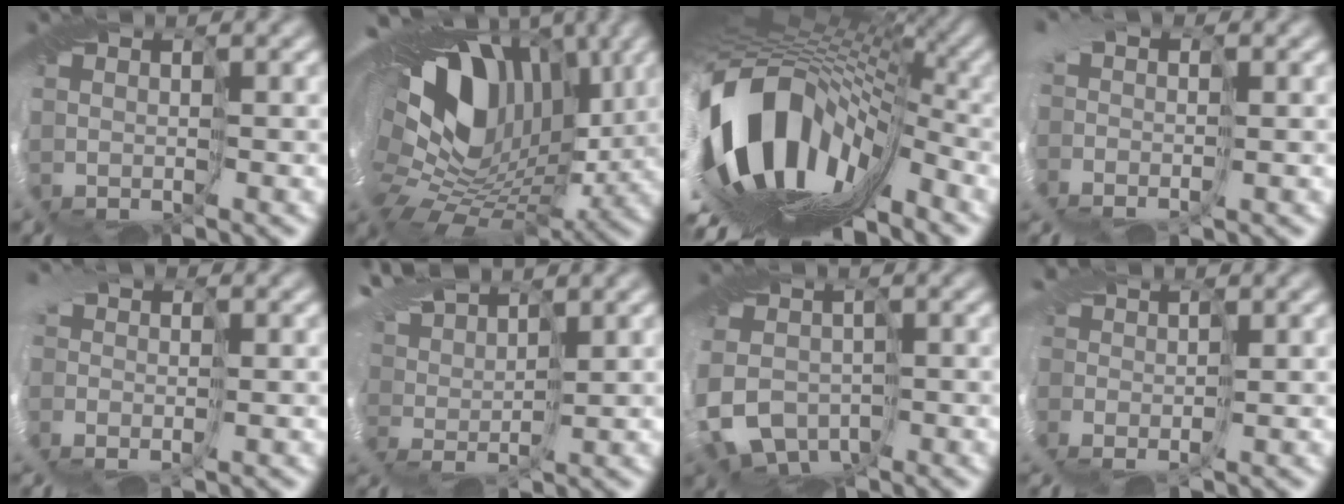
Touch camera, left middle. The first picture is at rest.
{"total": 17.9, "force": [3.5, 11.8, 13.0], "torque": [-0.204, -0.008, 0.072]}
{"total": 16.8, "force": [-5.4, 9.4, 12.9], "torque": [-0.225, -0.015, -0.097]}
{"total": 2.5, "force": [-0.4, 1.6, 1.9], "torque": [-0.028, 0.003, -0.016]}
{"total": 3.6, "force": [-1.1, 2.6, 2.3], "torque": [-0.038, 0.003, -0.015]}
{"total": 5.8, "force": [4.7, 1.9, 2.7], "torque": [-0.073, 0.024, 0.087]}
{"total": 6.7, "force": [-3.1, 5.2, 2.8], "torque": [-0.038, -0.018, -0.068]}
{"total": 2.3, "force": [-0.8, 1.4, 1.6], "torque": [-0.037, 0.003, -0.024]}